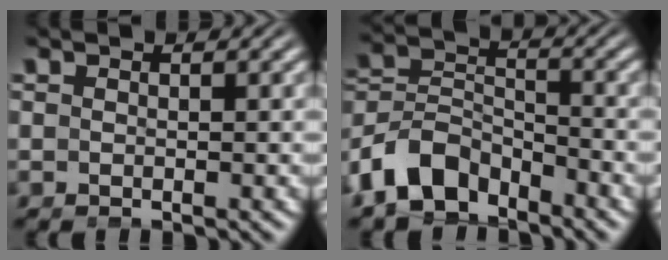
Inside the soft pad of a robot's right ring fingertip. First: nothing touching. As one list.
[{"total": 7.5, "force": [-4.9, 4.9, 2.9], "torque": [-0.051, -0.026, -0.084]}]